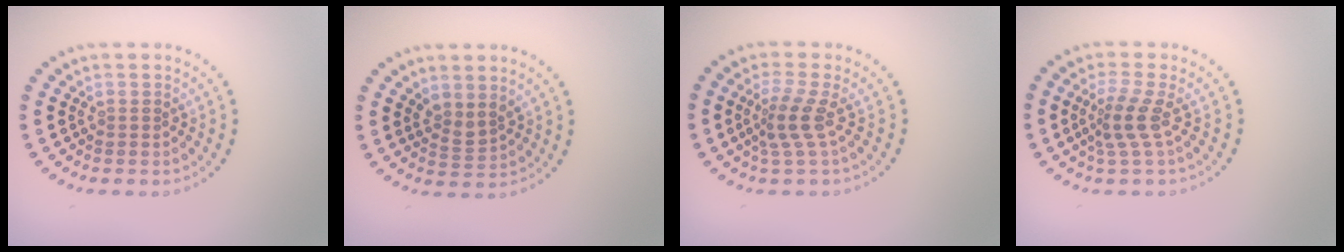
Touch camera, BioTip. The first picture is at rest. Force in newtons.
{"total": 1.7, "press": 1.3, "slide": 1.1}
{"total": 2.6, "press": 1.8, "slide": 1.8}
{"total": 2.6, "press": 1.9, "slide": 1.8}